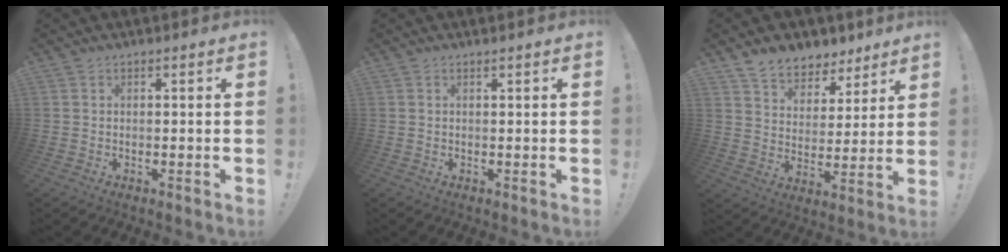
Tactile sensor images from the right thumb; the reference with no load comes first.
{"total": 0.5, "force": [0.4, -0.1, 0.3], "torque": [-0.005, 0.000, 0.007]}
{"total": 9.1, "force": [7.3, 5.0, 1.8], "torque": [-0.043, -0.057, 0.143]}